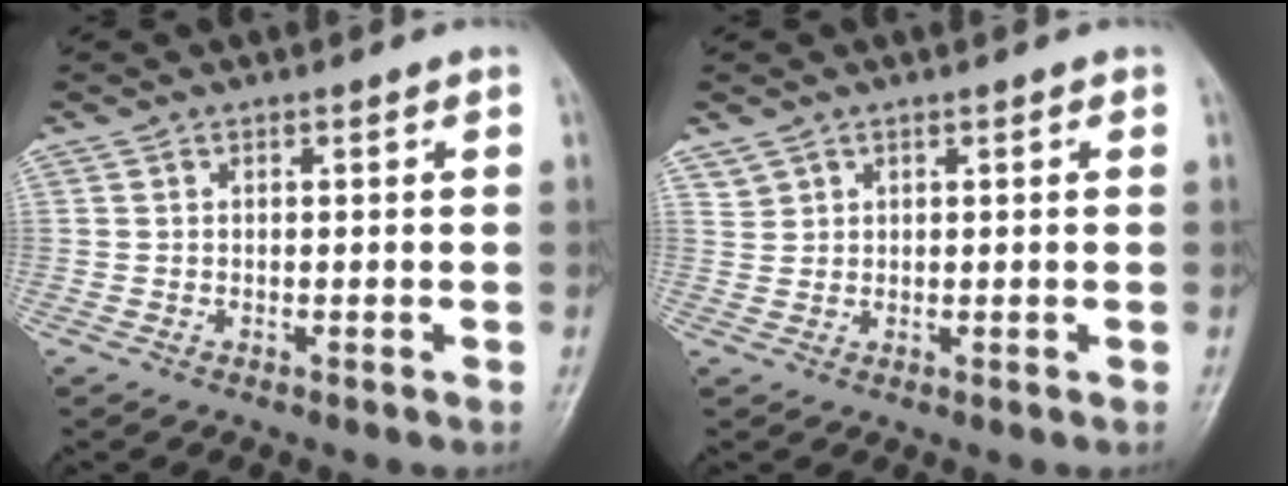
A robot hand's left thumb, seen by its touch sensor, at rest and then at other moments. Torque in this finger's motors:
{"motor_torque": [0.75, -0.58, -0.27, -0.22, 0.00]}